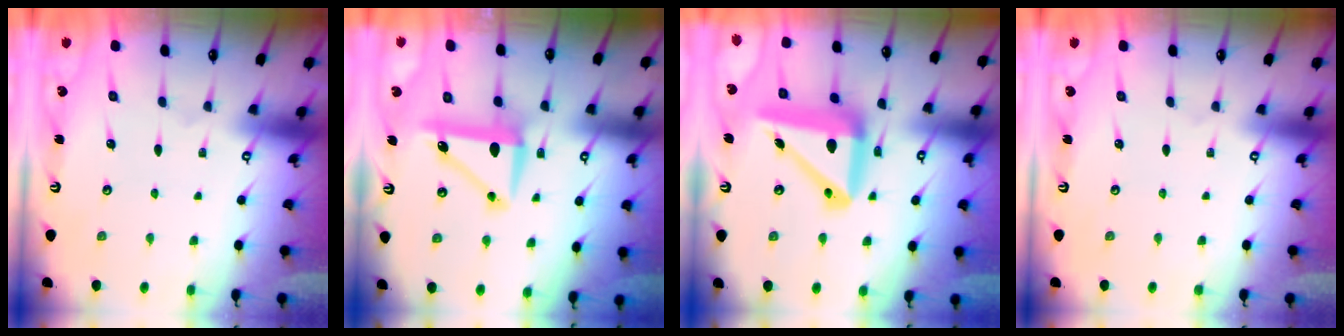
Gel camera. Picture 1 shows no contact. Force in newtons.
{"total": 8.1, "press": 8.0, "slide": 1.6}
{"total": 18.7, "press": 18.5, "slide": 2.9}
{"total": 0.0}